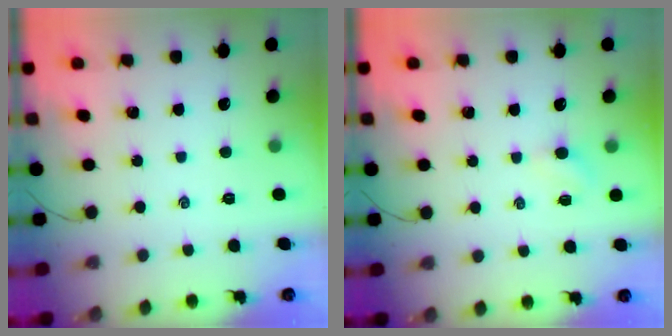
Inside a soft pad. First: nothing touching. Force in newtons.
{"total": 2.8, "press": 2.6, "slide": 1.0}